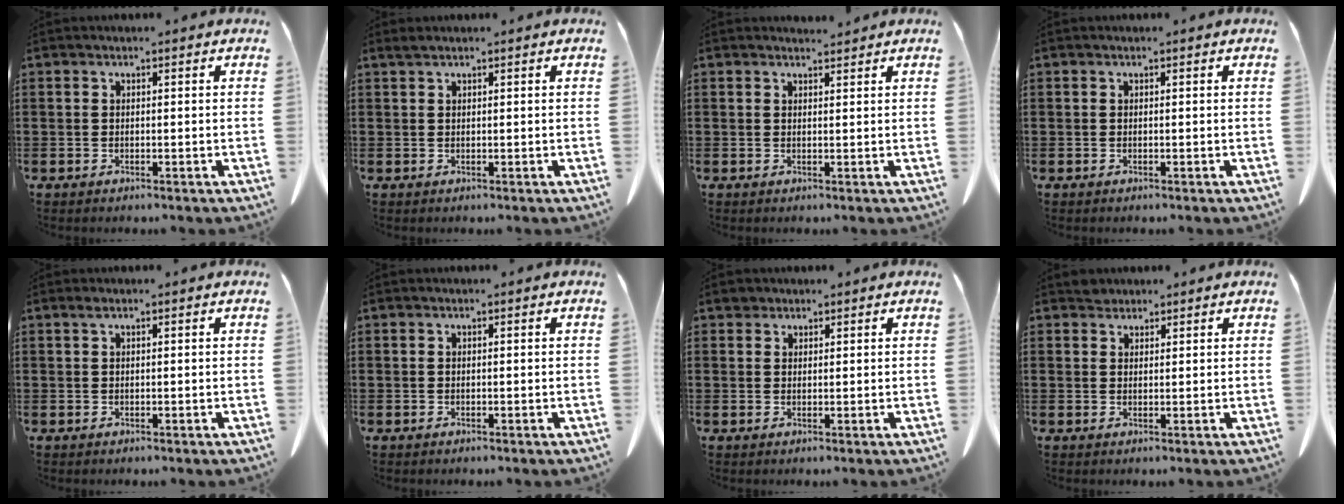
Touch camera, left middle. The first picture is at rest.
{"total": 0.6, "force": [0.4, 0.0, 0.4], "torque": [-0.009, 0.001, 0.008]}
{"total": 1.4, "force": [1.3, 0.2, 0.2], "torque": [-0.006, 0.001, 0.026]}
{"total": 0.0}
{"total": 0.8, "force": [0.4, 0.1, 0.7], "torque": [-0.015, 0.002, 0.007]}
{"total": 0.0}
{"total": 1.5, "force": [1.2, 0.8, 0.1], "torque": [-0.007, 0.005, 0.025]}
{"total": 1.6, "force": [1.5, 0.6, 0.0], "torque": [-0.003, 0.002, 0.030]}